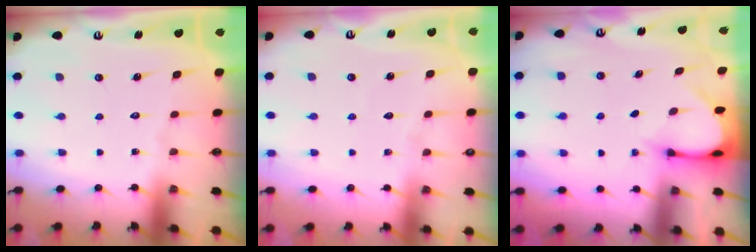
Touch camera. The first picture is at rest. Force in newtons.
{"total": 2.3, "press": 2.3, "slide": 0.3}
{"total": 3.0, "press": 3.0, "slide": 0.2}